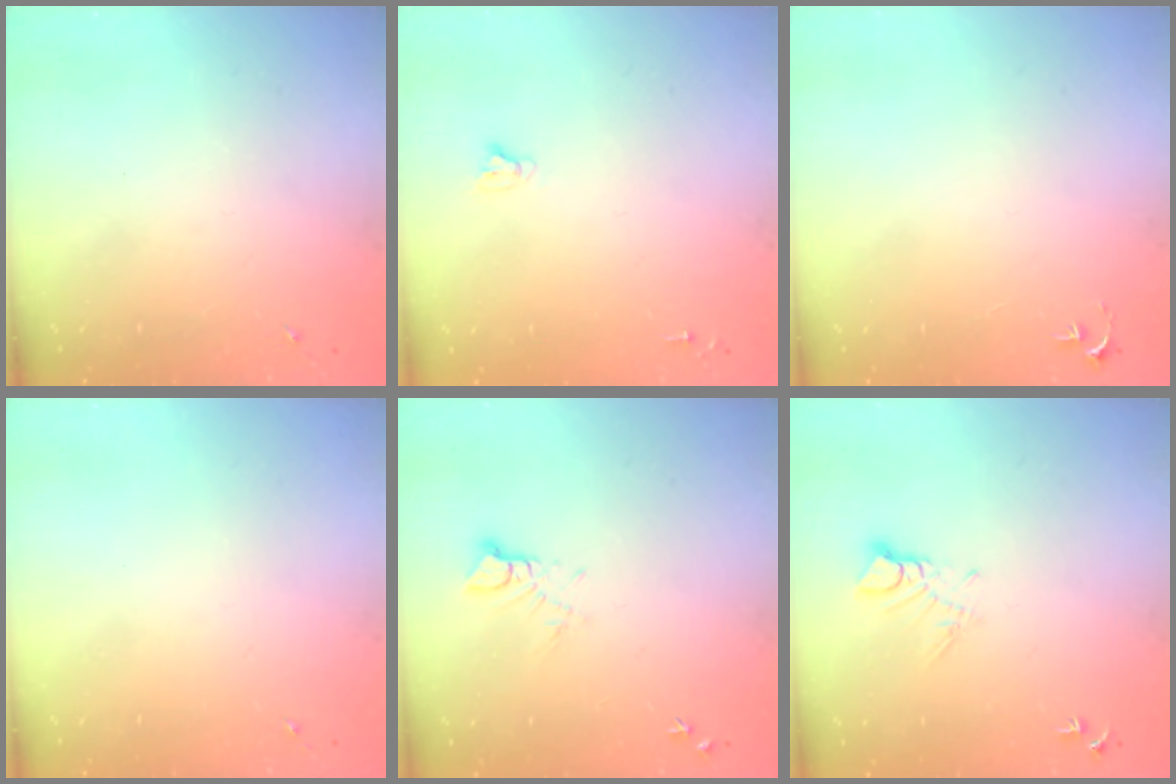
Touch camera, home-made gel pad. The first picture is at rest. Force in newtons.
{"total": 2.7, "press": 2.7, "slide": 0.2}
{"total": 2.7, "press": 2.7, "slide": 0.3}
{"total": 0.0}
{"total": 5.9, "press": 5.9, "slide": 0.6}
{"total": 7.2, "press": 7.2, "slide": 0.8}